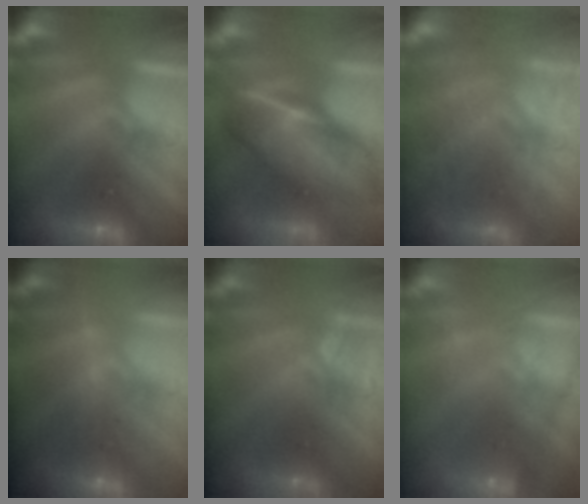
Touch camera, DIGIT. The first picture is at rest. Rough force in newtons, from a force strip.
{"total": 7.7}
{"total": 7.6}
{"total": 7.6}
{"total": 3.8}
{"total": 3.0}